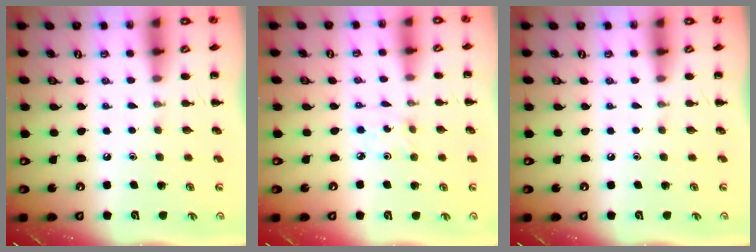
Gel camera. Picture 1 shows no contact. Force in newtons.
{"total": 1.7, "press": 1.6, "slide": 0.6}
{"total": 0.0}